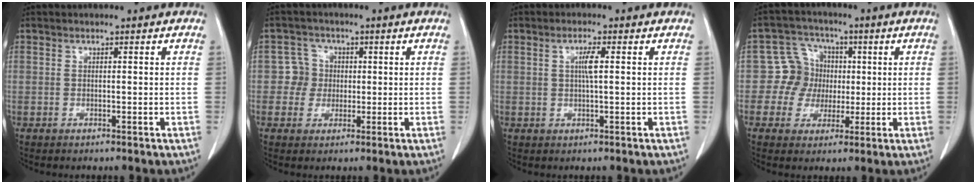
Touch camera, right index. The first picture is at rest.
{"total": 3.5, "force": [0.0, 3.5, 0.2], "torque": [0.006, 0.012, 0.001]}
{"total": 2.6, "force": [0.5, -0.2, 2.5], "torque": [-0.050, -0.001, 0.008]}
{"total": 6.4, "force": [0.0, 6.3, 1.2], "torque": [-0.021, 0.026, 0.001]}